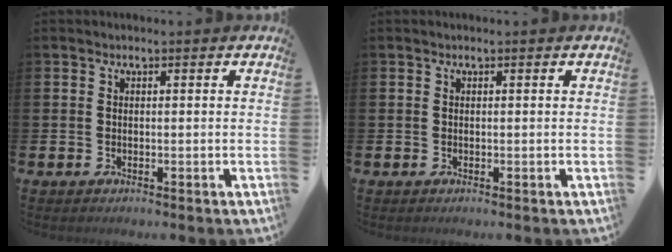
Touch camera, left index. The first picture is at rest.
{"total": 0.0}